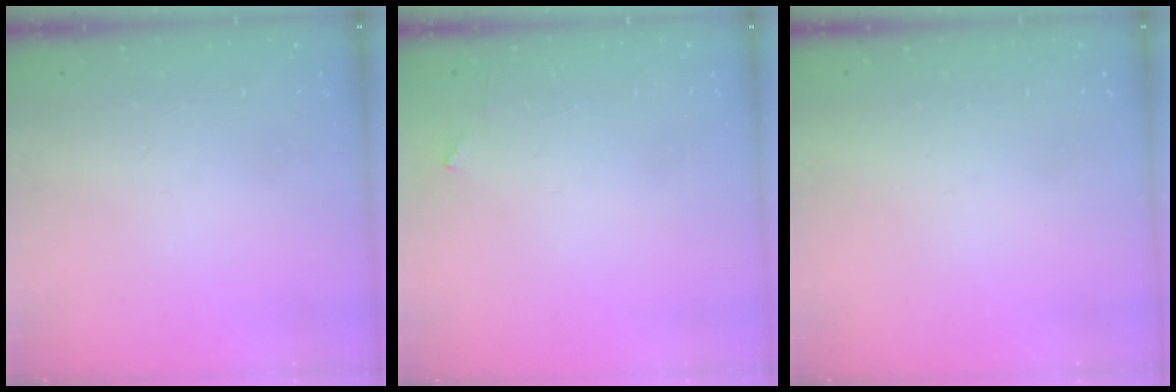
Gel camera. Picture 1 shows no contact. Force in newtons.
{"total": 2.6, "press": 2.6, "slide": 0.2}
{"total": 1.5, "press": 1.5, "slide": 0.1}